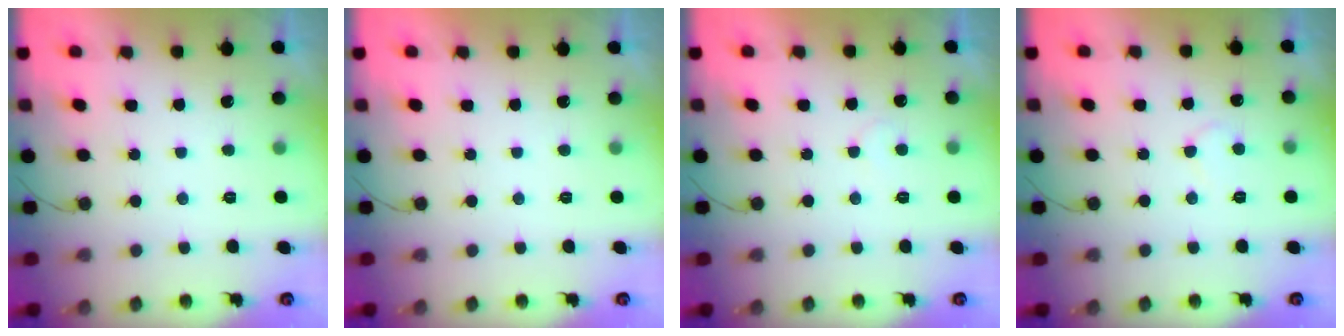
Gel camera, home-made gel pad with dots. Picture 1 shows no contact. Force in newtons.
{"total": 1.8, "press": 1.8, "slide": 0.0}
{"total": 5.4, "press": 5.4, "slide": 0.3}
{"total": 4.9, "press": 4.9, "slide": 0.5}